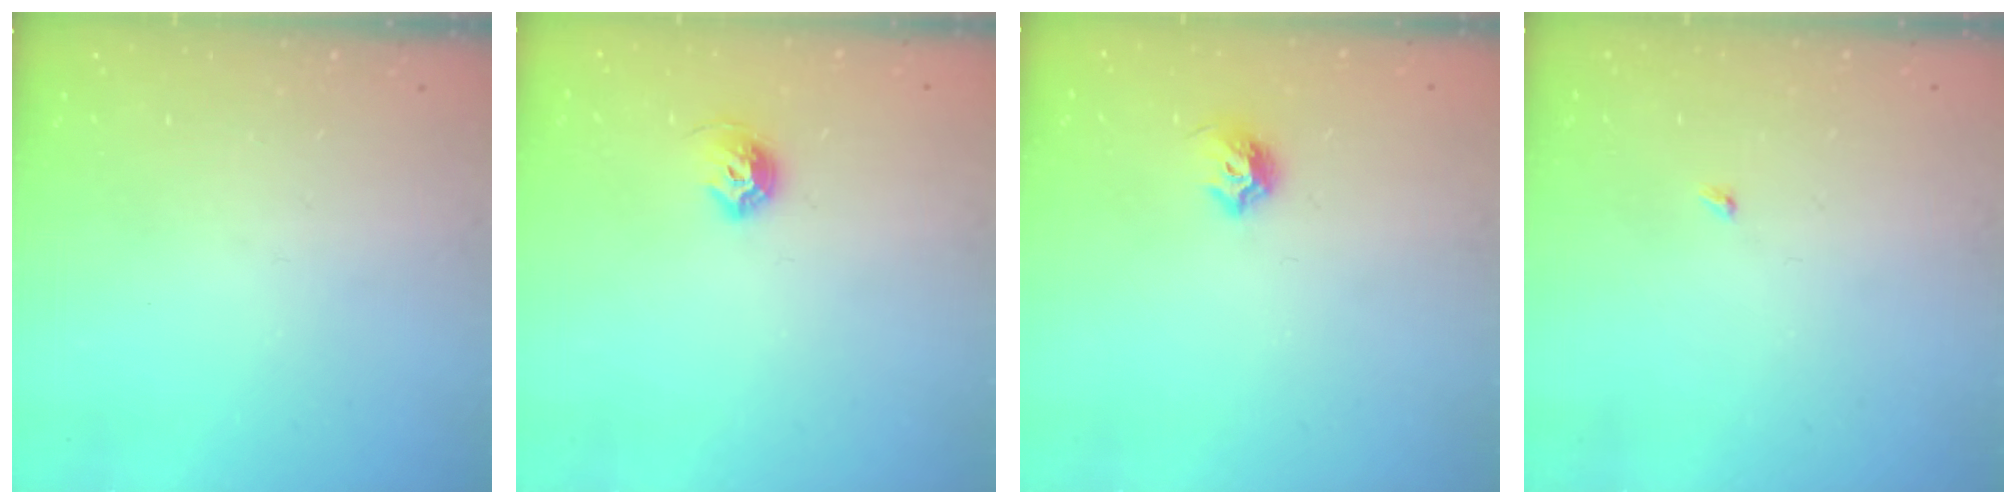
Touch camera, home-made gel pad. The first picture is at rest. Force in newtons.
{"total": 7.6, "press": 7.5, "slide": 1.1}
{"total": 5.1, "press": 5.0, "slide": 1.0}
{"total": 1.9, "press": 1.9, "slide": 0.3}